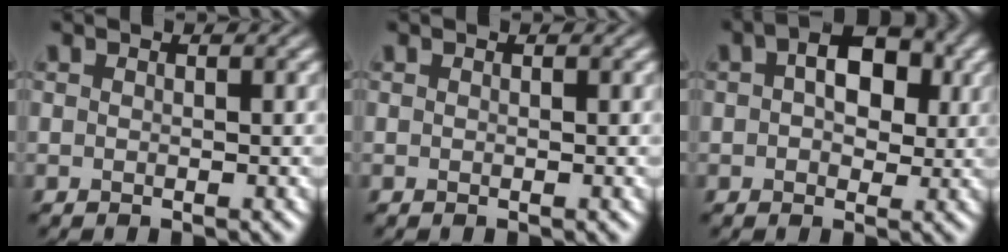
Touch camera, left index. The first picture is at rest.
{"total": 0.0}
{"total": 5.8, "force": [1.6, 3.5, 4.3], "torque": [-0.056, 0.009, 0.011]}